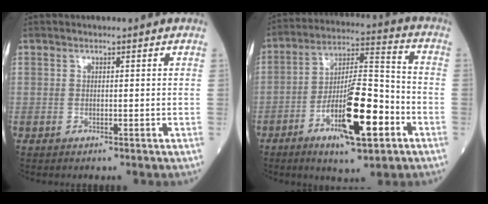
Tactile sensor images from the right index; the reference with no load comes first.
{"total": 14.6, "force": [-5.9, 2.9, 13.0], "torque": [-0.232, -0.002, -0.095]}